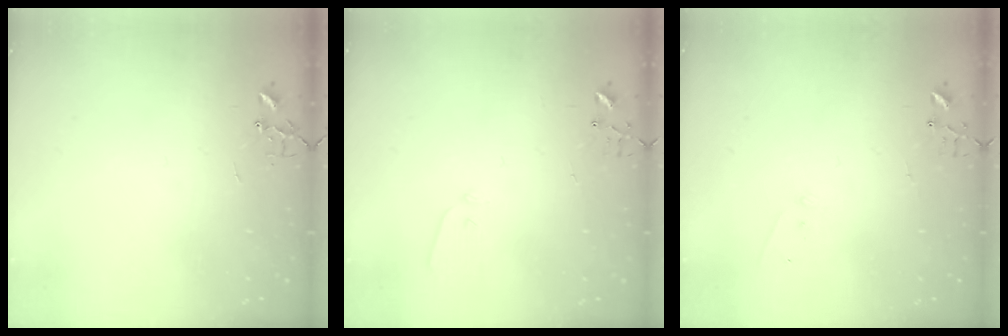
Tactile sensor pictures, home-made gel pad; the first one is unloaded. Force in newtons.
{"total": 3.6, "press": 3.5, "slide": 0.6}
{"total": 4.0, "press": 4.0, "slide": 0.2}